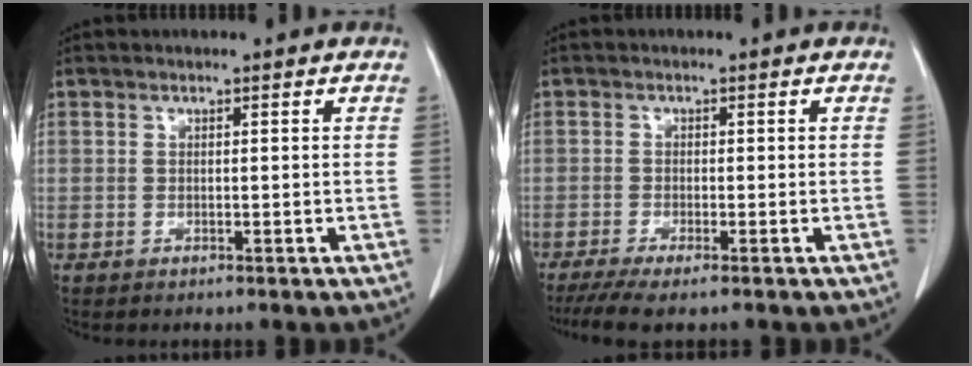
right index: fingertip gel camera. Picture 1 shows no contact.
{"total": 5.4, "force": [-4.1, 0.6, 3.5], "torque": [-0.058, -0.013, -0.068]}